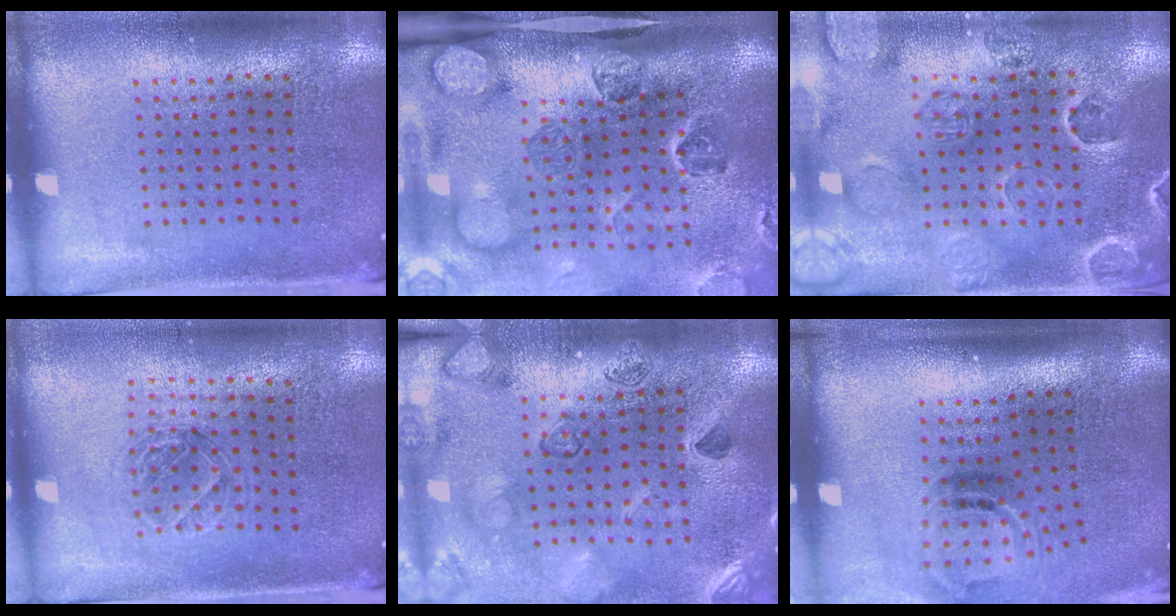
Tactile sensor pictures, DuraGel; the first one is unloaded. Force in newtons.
{"total": 5.1, "press": 3.7, "slide": 3.6}
{"total": 2.7, "press": 2.6, "slide": 0.6}
{"total": 1.1, "press": 1.1, "slide": 0.4}
{"total": 2.3, "press": 2.3, "slide": 0.2}
{"total": 1.9, "press": 1.2, "slide": 1.5}